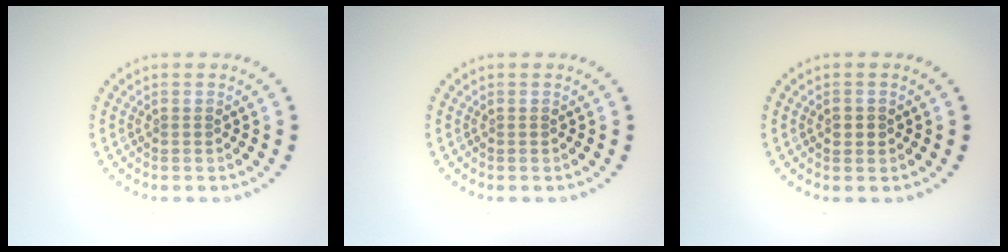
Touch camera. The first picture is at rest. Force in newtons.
{"total": 0.0}
{"total": 1.0, "press": 0.9, "slide": 0.1}